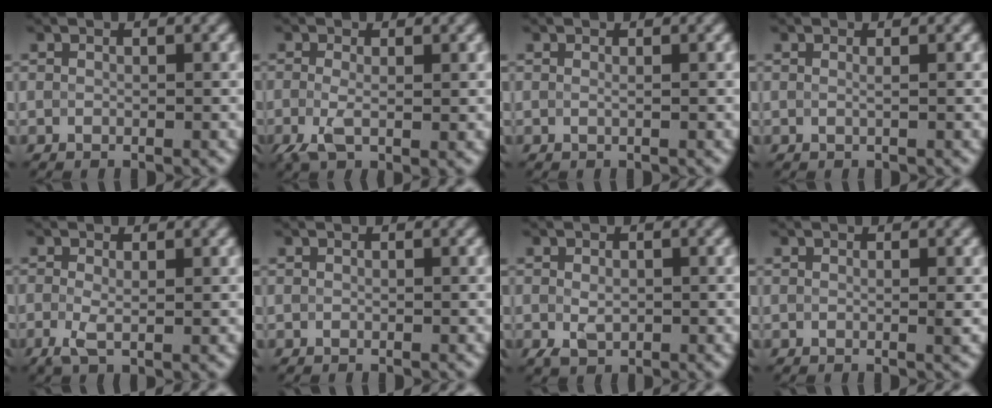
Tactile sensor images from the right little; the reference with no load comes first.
{"total": 2.1, "force": [-0.9, 0.6, 1.8], "torque": [-0.055, -0.006, -0.017]}
{"total": 0.0}
{"total": 0.0}
{"total": 1.4, "force": [-0.6, 0.3, 1.3], "torque": [-0.040, -0.004, -0.010]}
{"total": 0.0}
{"total": 1.9, "force": [-0.7, 1.5, 1.0], "torque": [-0.032, -0.005, -0.006]}
{"total": 0.7, "force": [0.1, 0.2, 0.7], "torque": [-0.009, 0.001, -0.003]}